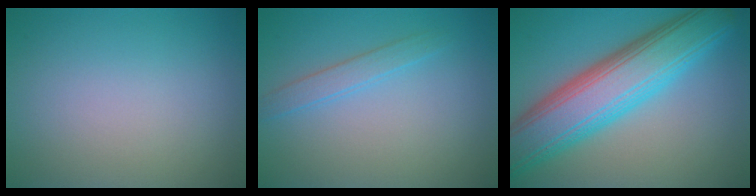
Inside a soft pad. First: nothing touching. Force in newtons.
{"total": 1.7, "press": 1.7, "slide": 0.1}
{"total": 10.2, "press": 10.2, "slide": 0.4}